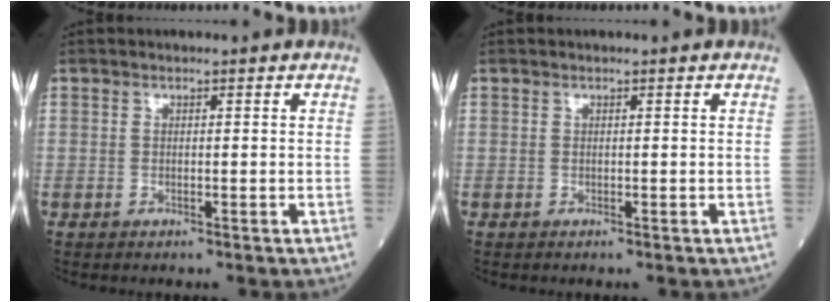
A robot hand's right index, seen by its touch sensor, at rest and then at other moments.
{"total": 0.0}